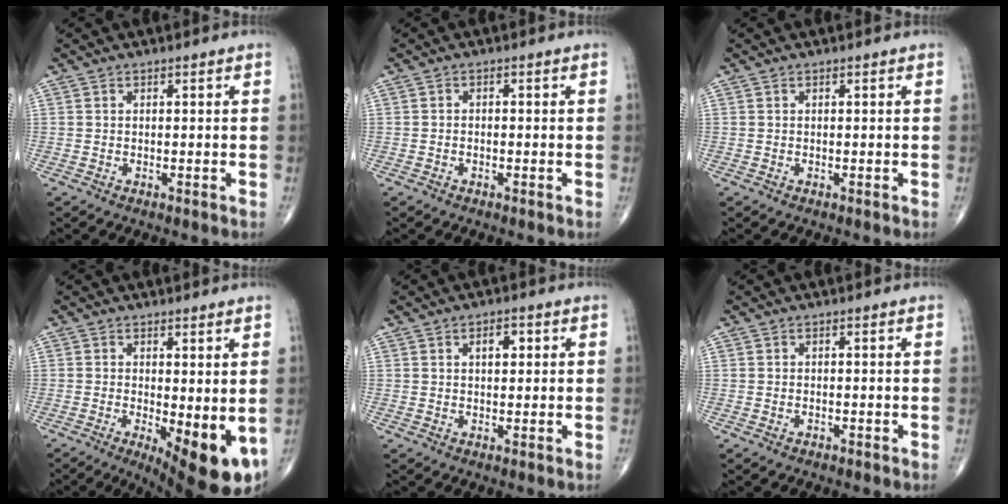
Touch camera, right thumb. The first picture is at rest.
{"total": 0.7, "force": [-0.3, 0.5, 0.4], "torque": [-0.007, 0.003, -0.007]}
{"total": 0.0}
{"total": 11.5, "force": [-2.2, 4.0, 10.6], "torque": [-0.144, -0.026, -0.020]}
{"total": 3.1, "force": [1.0, 1.7, 2.4], "torque": [-0.025, 0.000, 0.012]}
{"total": 0.5, "force": [-0.2, 0.4, 0.3], "torque": [-0.009, 0.004, -0.002]}